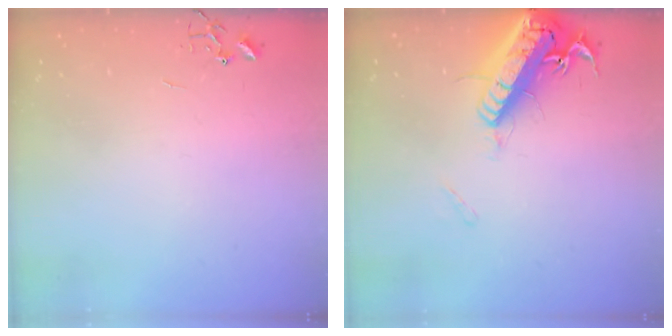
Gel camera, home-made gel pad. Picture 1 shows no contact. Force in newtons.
{"total": 20.1, "press": 19.7, "slide": 3.9}